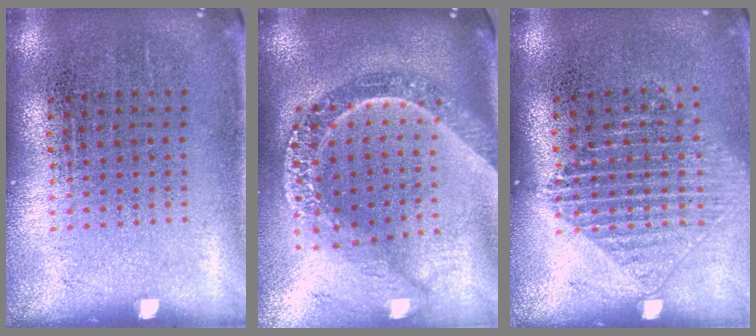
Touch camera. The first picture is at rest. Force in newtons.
{"total": 2.6, "press": 2.1, "slide": 1.6}
{"total": 1.2, "press": 1.1, "slide": 0.5}